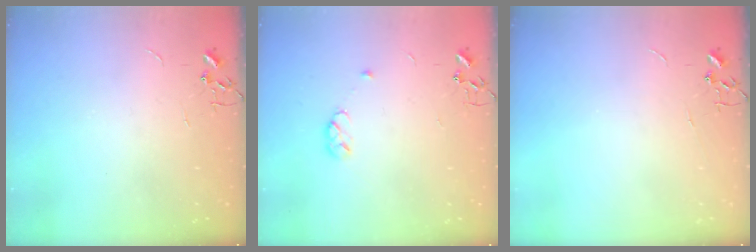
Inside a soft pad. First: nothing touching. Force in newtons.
{"total": 4.6, "press": 4.6, "slide": 0.7}
{"total": 0.0}